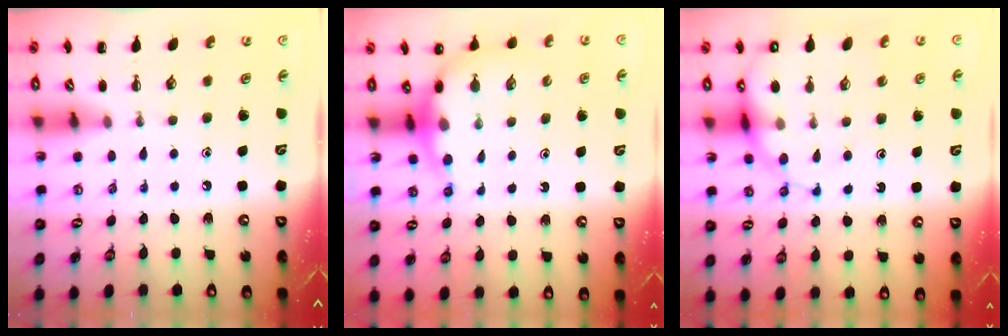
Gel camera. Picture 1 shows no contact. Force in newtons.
{"total": 6.7, "press": 6.6, "slide": 1.2}
{"total": 13.4, "press": 13.0, "slide": 3.1}